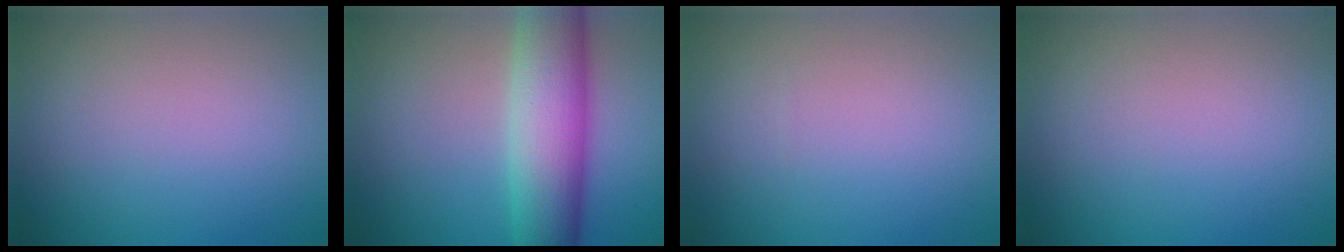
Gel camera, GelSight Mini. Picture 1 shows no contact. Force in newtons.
{"total": 8.8, "press": 8.8, "slide": 0.1}
{"total": 0.0}
{"total": 0.0}